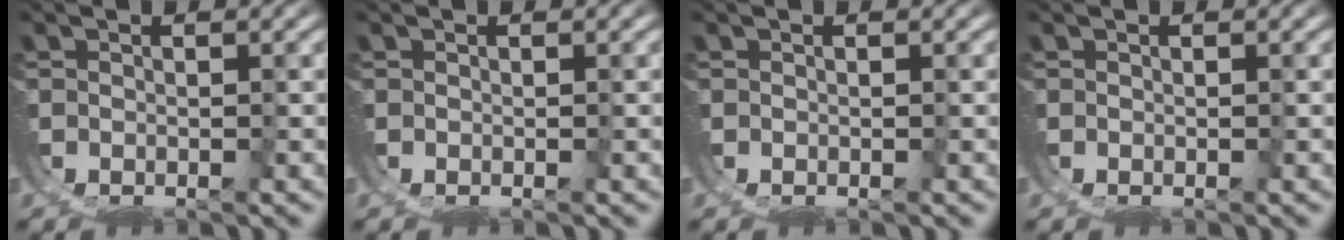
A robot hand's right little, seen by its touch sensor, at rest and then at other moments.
{"total": 0.0}
{"total": 0.0}
{"total": 0.0}